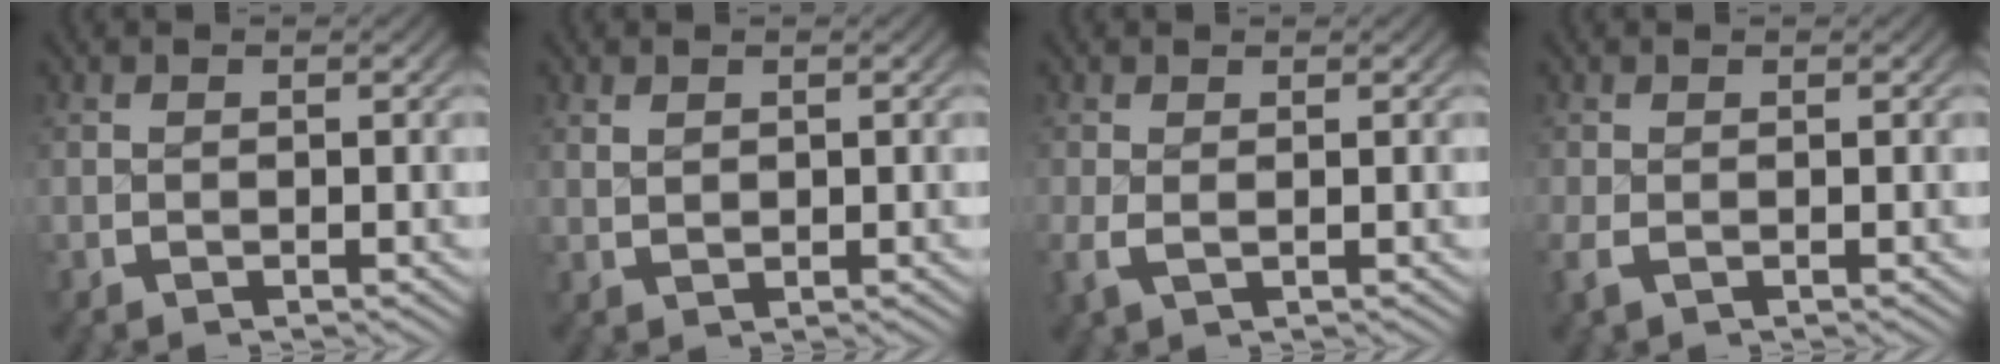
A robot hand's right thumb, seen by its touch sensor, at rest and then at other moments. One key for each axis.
{"total": 1.1, "fx": 0.7, "fy": 0.7, "fz": 0.6, "tx": -0.010, "ty": -0.002, "tz": 0.018}
{"total": 1.4, "fx": 0.0, "fy": 0.8, "fz": 1.1, "tx": -0.032, "ty": -0.007, "tz": 0.004}
{"total": 1.0, "fx": -0.4, "fy": 0.7, "fz": 0.7, "tx": -0.018, "ty": -0.004, "tz": -0.004}